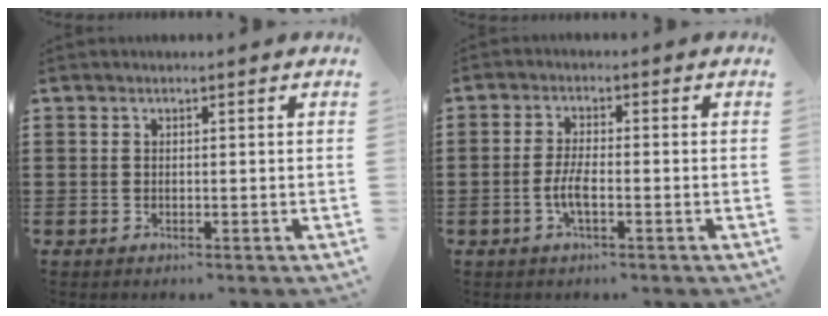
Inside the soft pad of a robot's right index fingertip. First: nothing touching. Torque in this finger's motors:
{"motor_torque": [2.14, 0.00, 0.11, 0.04]}